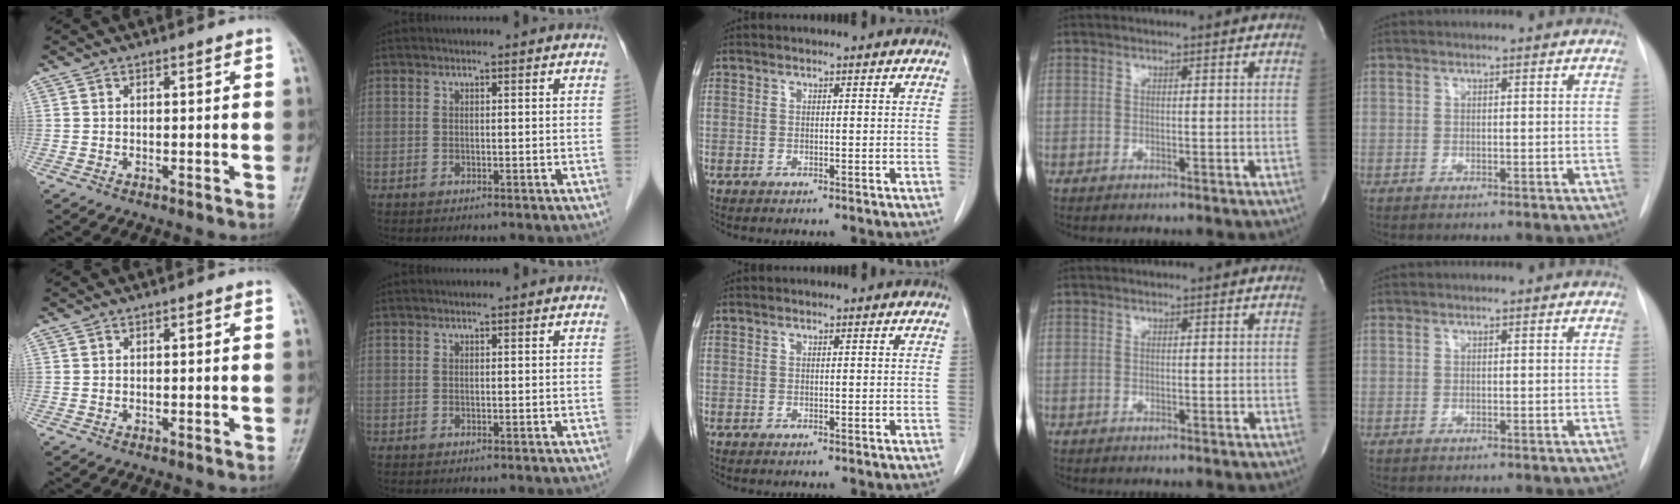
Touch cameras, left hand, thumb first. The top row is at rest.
{}